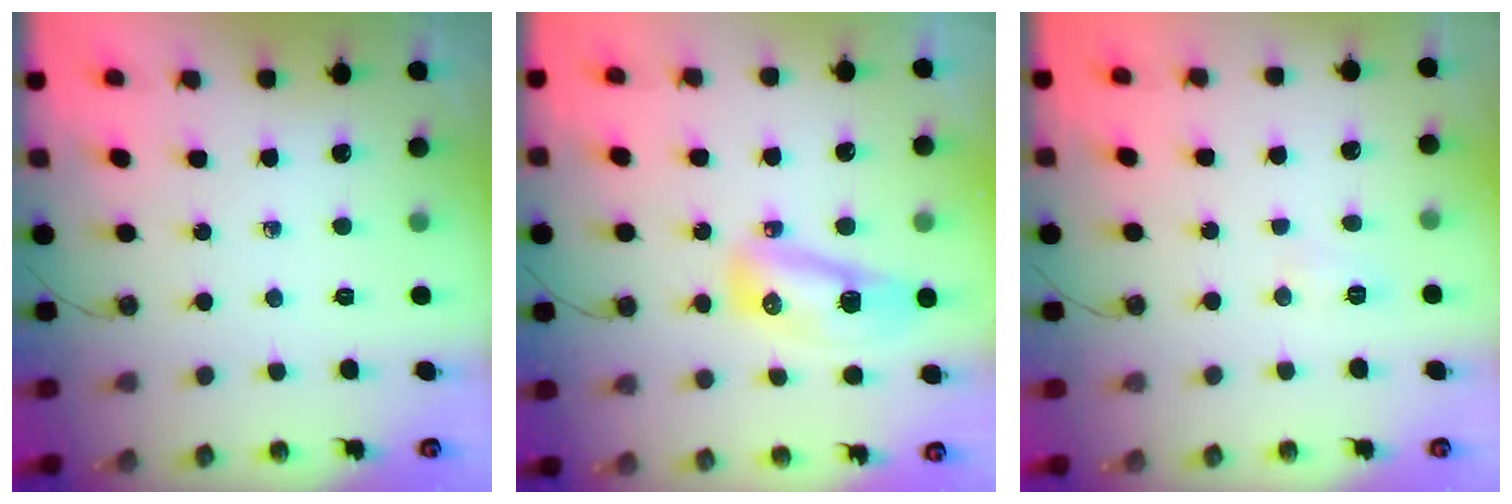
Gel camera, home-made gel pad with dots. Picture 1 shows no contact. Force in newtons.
{"total": 10.7, "press": 10.5, "slide": 2.3}
{"total": 5.5, "press": 5.4, "slide": 0.6}